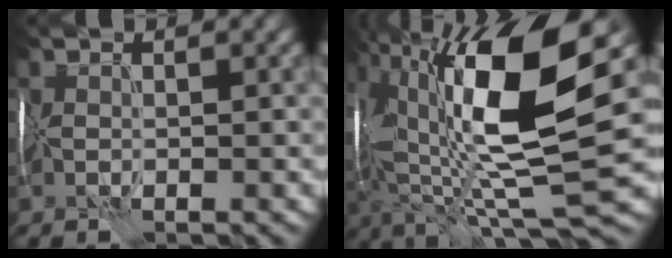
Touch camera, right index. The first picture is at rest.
{"total": 15.4, "force": [2.7, 5.1, 14.2], "torque": [-0.272, -0.007, 0.052]}